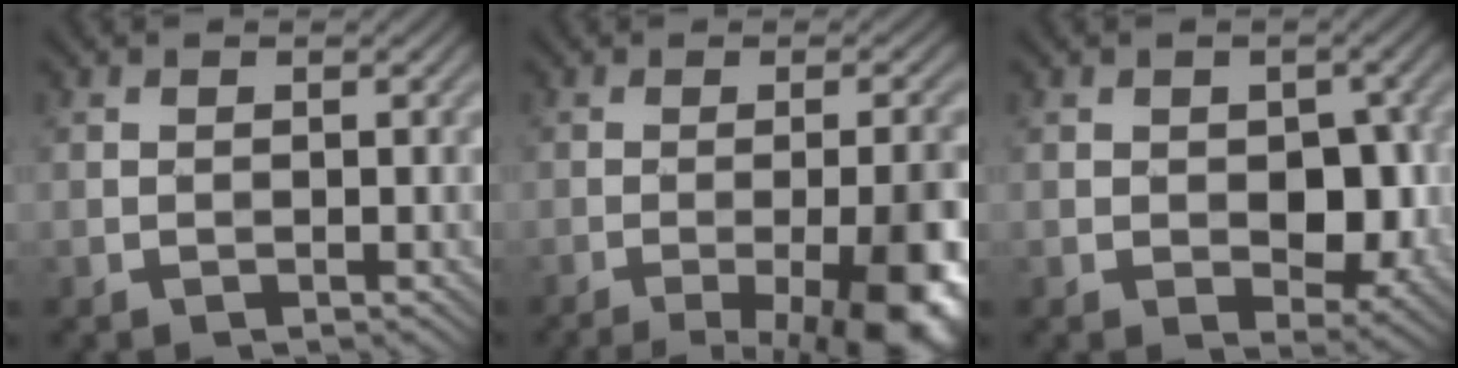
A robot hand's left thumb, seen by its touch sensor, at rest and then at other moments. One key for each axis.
{"total": 11.8, "fx": -5.0, "fy": 3.0, "fz": 10.3, "tx": -0.108, "ty": 0.004, "tz": -0.066}
{"total": 5.8, "fx": -0.6, "fy": 3.6, "fz": 4.4, "tx": -0.070, "ty": -0.013, "tz": -0.004}